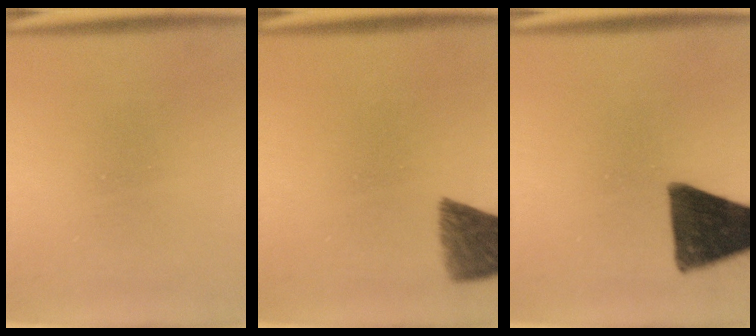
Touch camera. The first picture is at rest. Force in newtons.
{"total": 7.4}
{"total": 14.9}